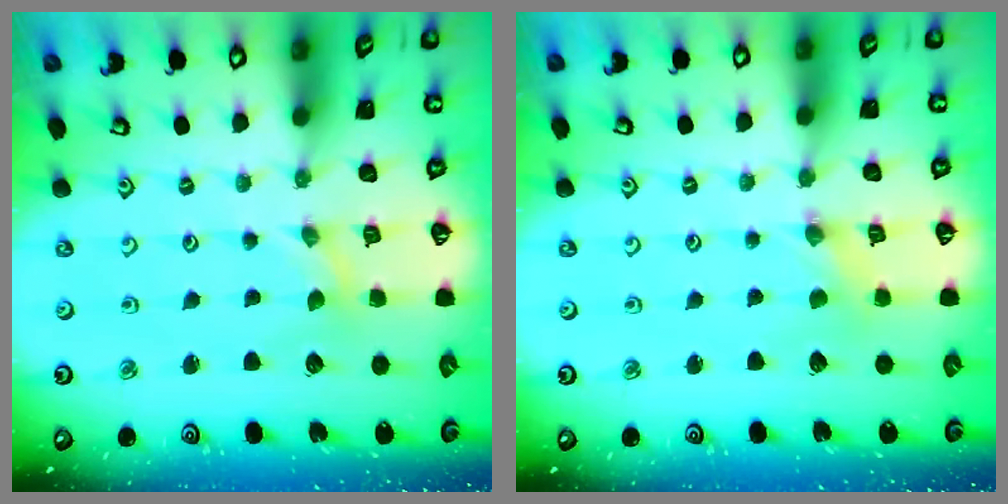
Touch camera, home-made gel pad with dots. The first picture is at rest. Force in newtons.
{"total": 0.0}